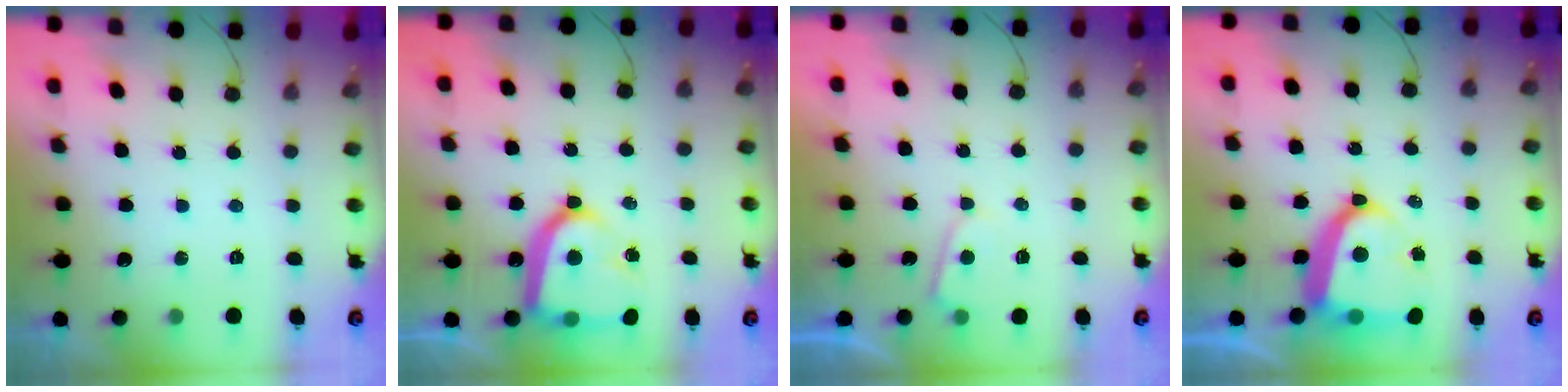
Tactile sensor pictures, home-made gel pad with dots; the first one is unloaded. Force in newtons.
{"total": 18.3, "press": 18.2, "slide": 1.5}
{"total": 2.8, "press": 2.8, "slide": 0.3}
{"total": 15.4, "press": 15.3, "slide": 2.0}